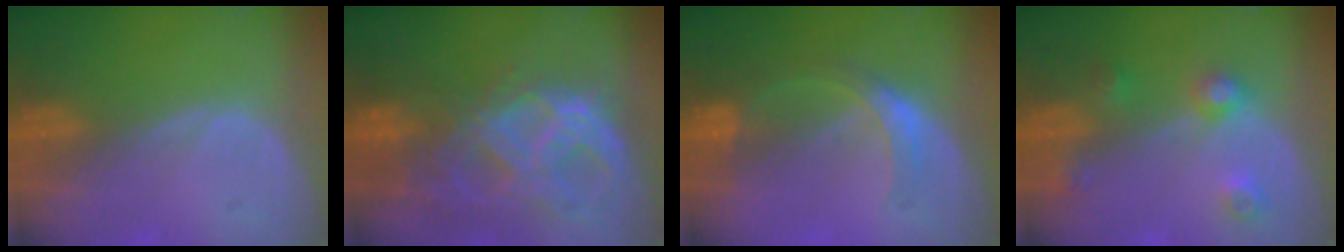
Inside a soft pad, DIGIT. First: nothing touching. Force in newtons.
{"total": 11.4, "press": 9.7, "slide": 6.1}
{"total": 5.2, "press": 4.8, "slide": 1.9}
{"total": 4.6, "press": 4.1, "slide": 2.1}